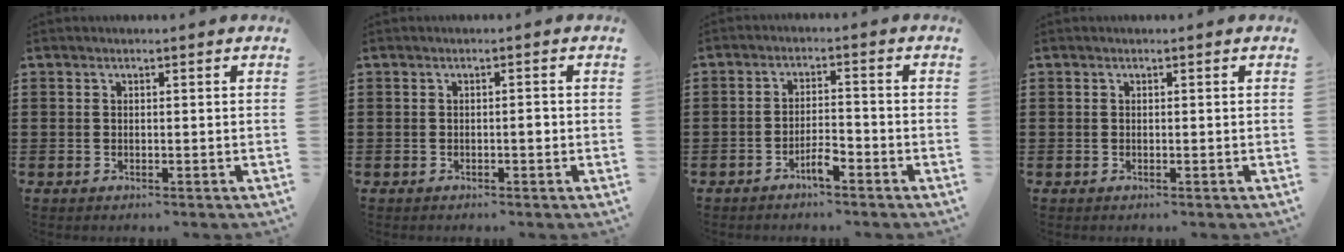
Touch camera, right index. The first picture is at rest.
{"total": 1.1, "force": [-0.2, 0.3, 1.1], "torque": [-0.020, -0.002, -0.004]}
{"total": 3.4, "force": [-2.2, 0.7, 2.4], "torque": [-0.042, 0.005, -0.041]}
{"total": 0.0}